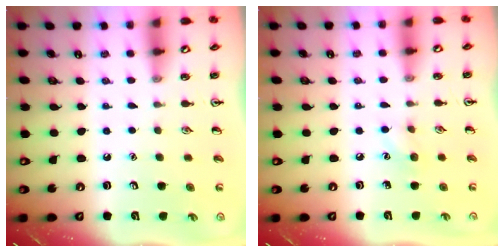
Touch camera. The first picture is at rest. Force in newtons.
{"total": 6.0, "press": 5.8, "slide": 1.6}